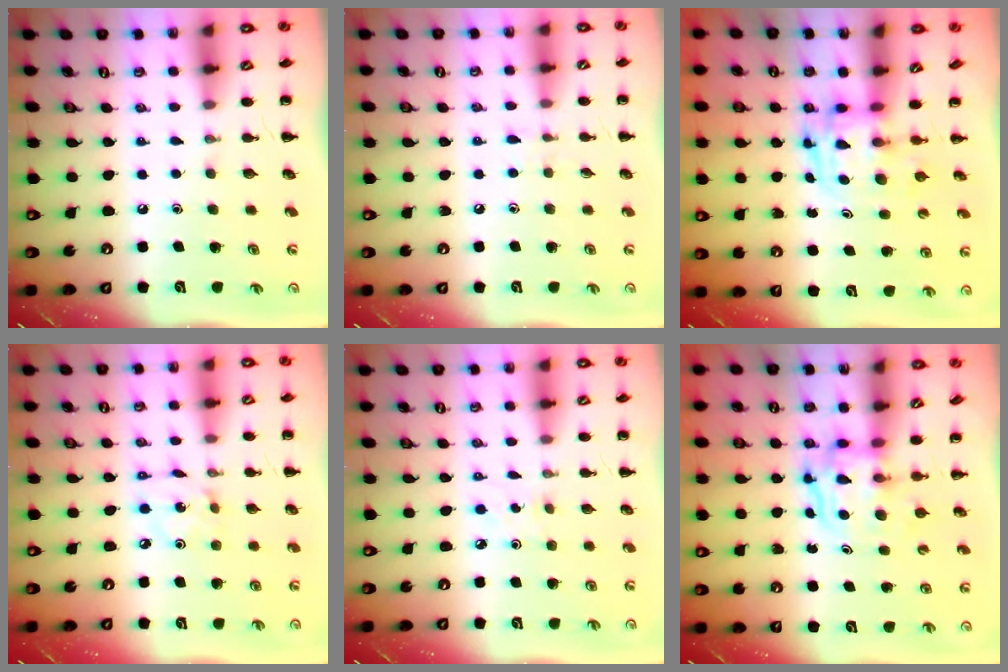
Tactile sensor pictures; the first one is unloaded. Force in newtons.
{"total": 3.7, "press": 3.4, "slide": 1.6}
{"total": 3.1, "press": 3.1, "slide": 0.5}
{"total": 2.2, "press": 2.2, "slide": 0.4}
{"total": 2.1, "press": 2.0, "slide": 0.7}
{"total": 3.6, "press": 3.5, "slide": 0.3}